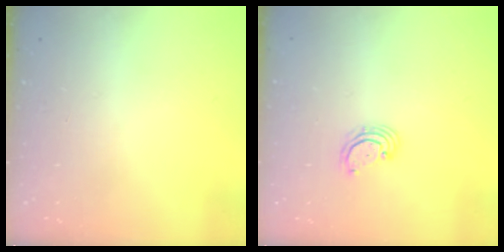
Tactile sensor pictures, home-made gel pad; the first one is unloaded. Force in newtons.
{"total": 2.7, "press": 2.6, "slide": 0.6}